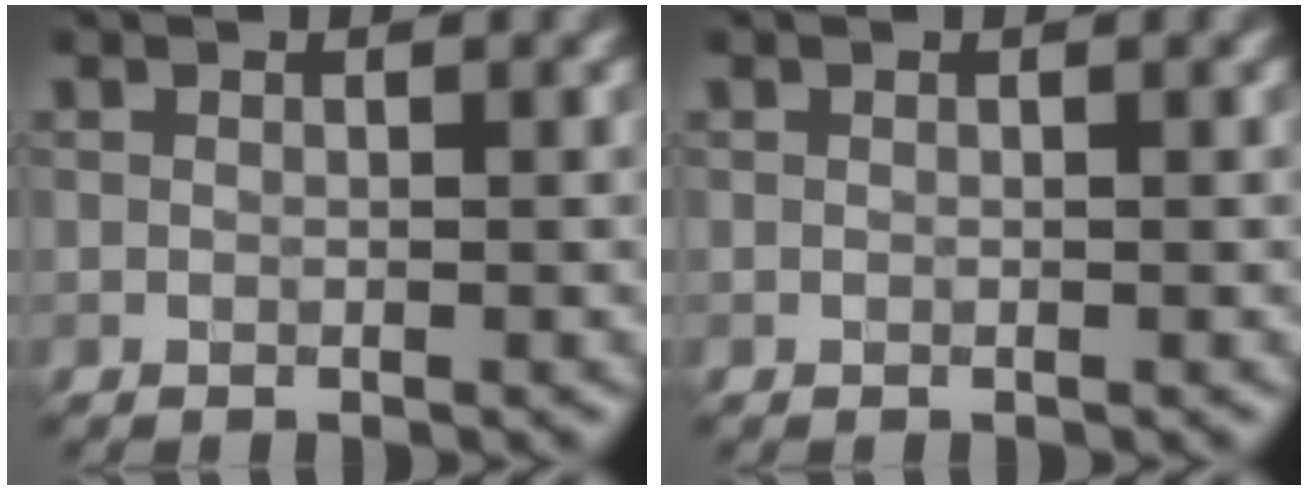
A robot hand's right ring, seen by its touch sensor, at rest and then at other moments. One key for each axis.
{"total": 0.0}